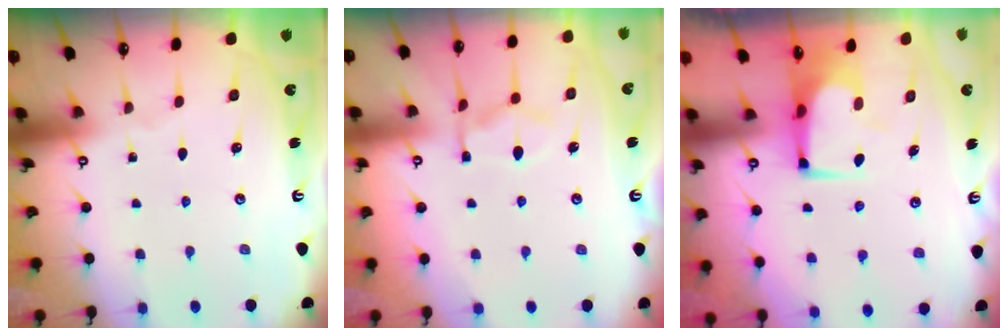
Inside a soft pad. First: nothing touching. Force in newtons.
{"total": 9.9, "press": 9.8, "slide": 1.2}
{"total": 1.3, "press": 1.2, "slide": 0.2}